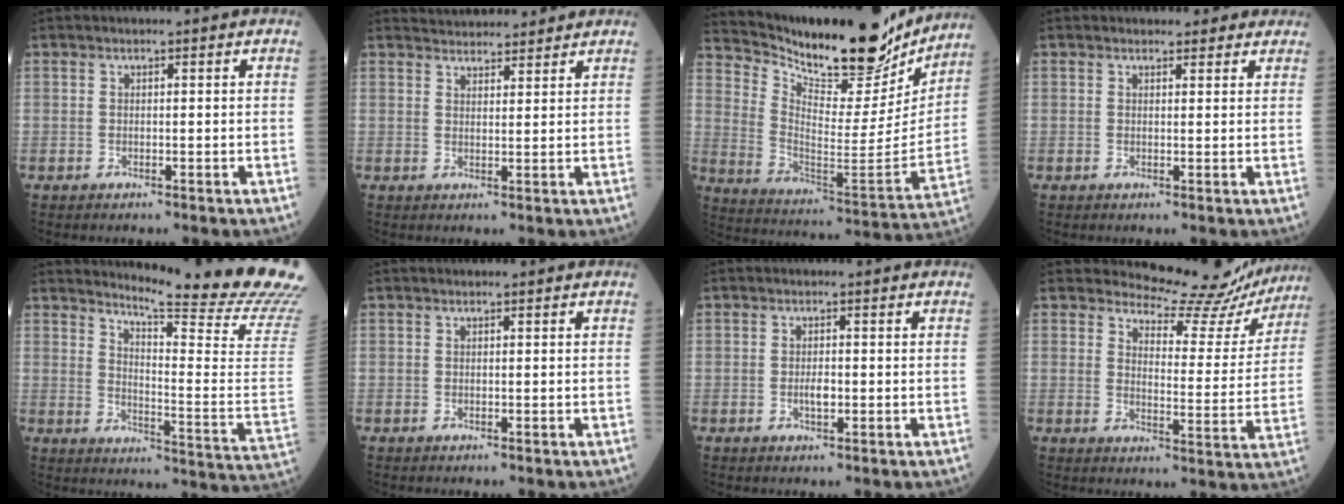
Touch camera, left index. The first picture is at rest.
{"total": 6.7, "force": [6.5, 1.4, 1.1], "torque": [-0.013, 0.024, 0.087]}
{"total": 26.0, "force": [22.7, 6.4, 10.8], "torque": [-0.179, -0.064, 0.320]}
{"total": 3.6, "force": [3.2, 1.6, 0.7], "torque": [-0.001, 0.005, 0.029]}
{"total": 22.8, "force": [21.1, -1.6, 8.5], "torque": [-0.132, -0.157, 0.249]}
{"total": 0.0}
{"total": 1.7, "force": [-0.4, 0.6, 1.5], "torque": [-0.031, 0.000, -0.006]}
{"total": 13.4, "force": [13.0, 2.9, 0.5], "torque": [0.003, -0.052, 0.142]}